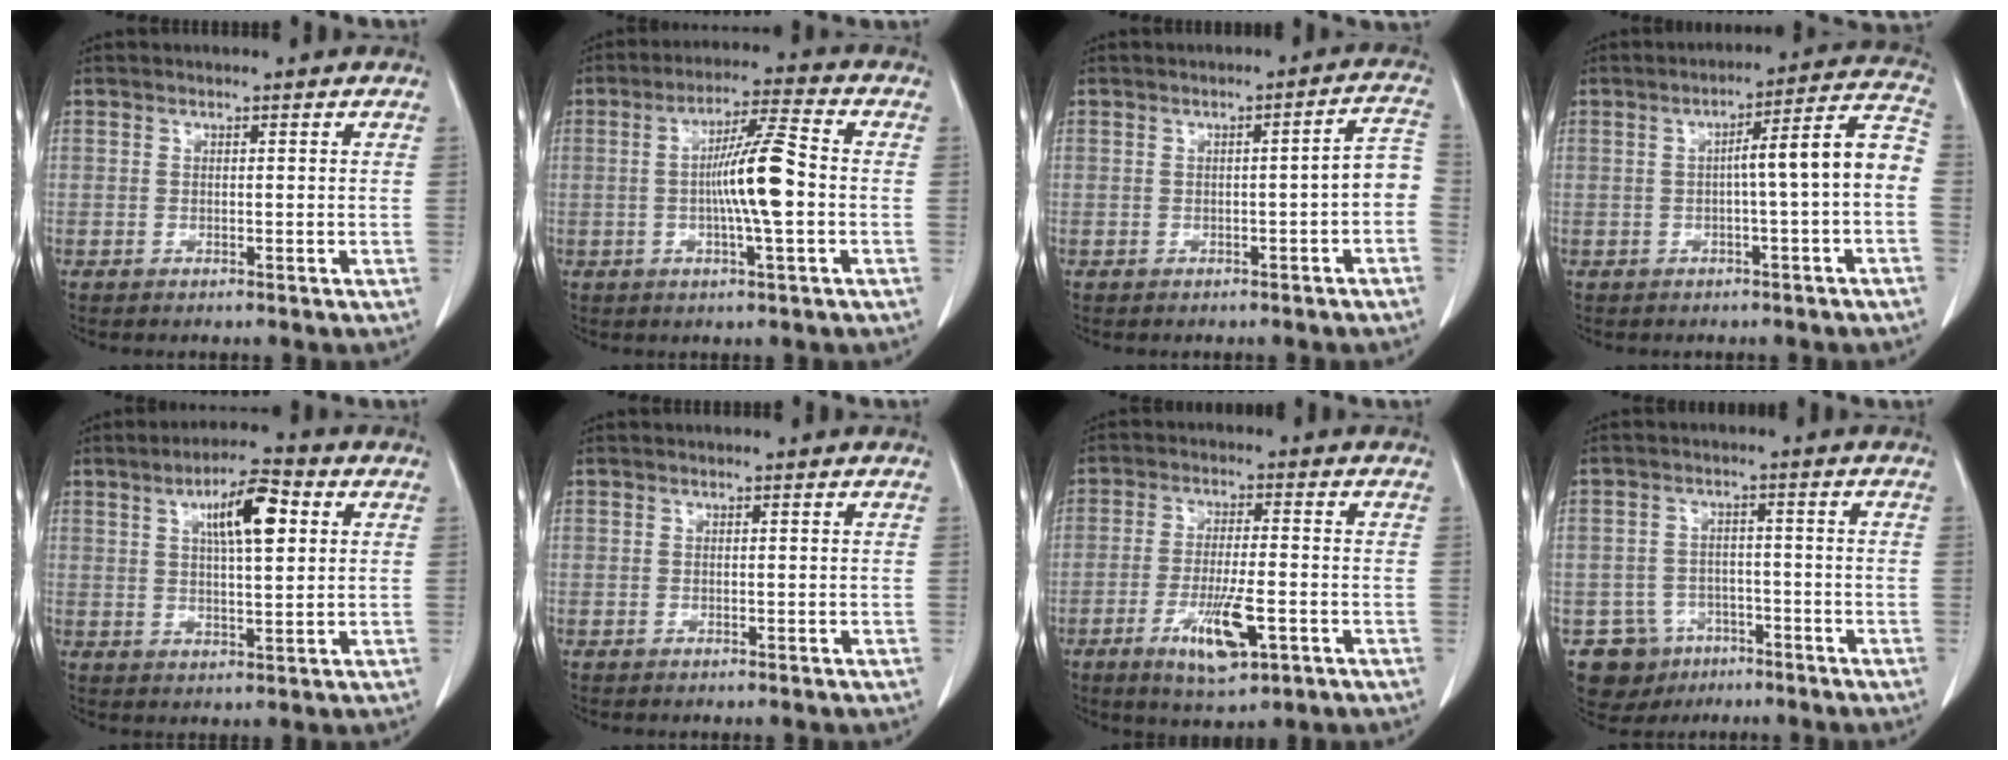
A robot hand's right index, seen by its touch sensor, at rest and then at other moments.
{"total": 9.2, "force": [-0.8, 0.2, 9.1], "torque": [-0.162, 0.006, -0.020]}
{"total": 4.6, "force": [-1.3, 0.5, 4.4], "torque": [-0.048, 0.019, -0.018]}
{"total": 8.7, "force": [-1.0, 0.0, 8.6], "torque": [-0.115, 0.033, -0.018]}
{"total": 8.7, "force": [3.0, 1.9, 7.9], "torque": [-0.135, 0.012, 0.049]}
{"total": 0.0}
{"total": 8.5, "force": [-3.4, 1.8, 7.6], "torque": [-0.141, -0.012, -0.049]}
{"total": 7.3, "force": [-3.9, 6.1, 0.6], "torque": [-0.013, 0.010, -0.053]}